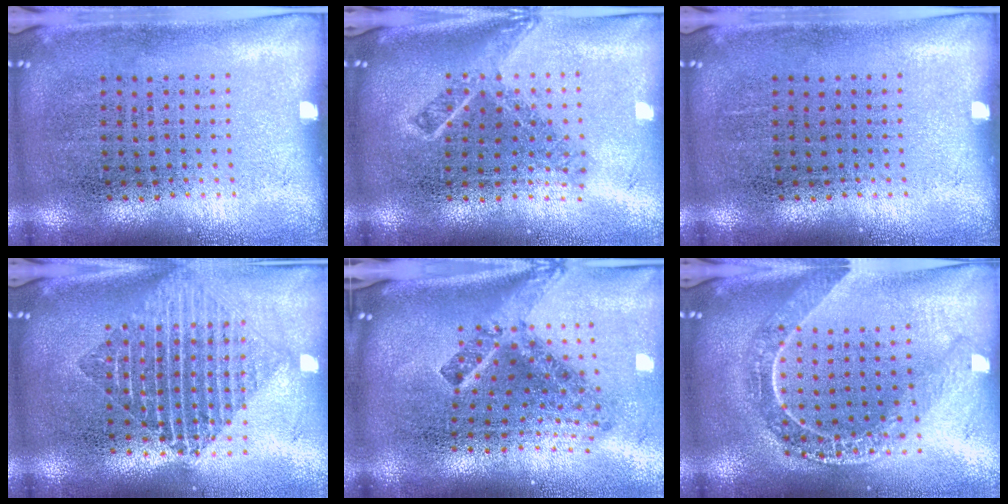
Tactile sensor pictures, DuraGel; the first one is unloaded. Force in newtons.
{"total": 1.9, "press": 1.3, "slide": 1.4}
{"total": 0.0}
{"total": 2.0, "press": 1.7, "slide": 1.1}
{"total": 3.0, "press": 1.7, "slide": 2.5}
{"total": 2.2, "press": 1.8, "slide": 1.2}